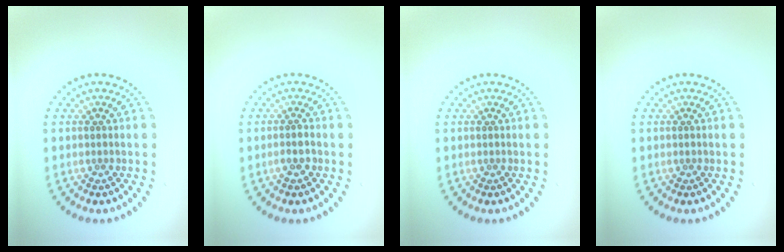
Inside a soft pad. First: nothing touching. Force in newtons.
{"total": 1.4, "press": 1.2, "slide": 0.7}
{"total": 0.0}
{"total": 0.0}